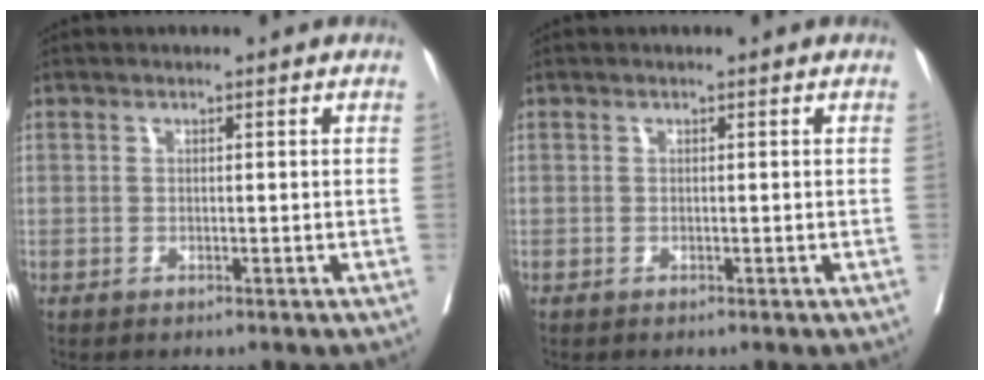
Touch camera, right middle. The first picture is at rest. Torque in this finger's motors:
{"motor_torque": [0.00, 0.00, 0.00, 0.00]}